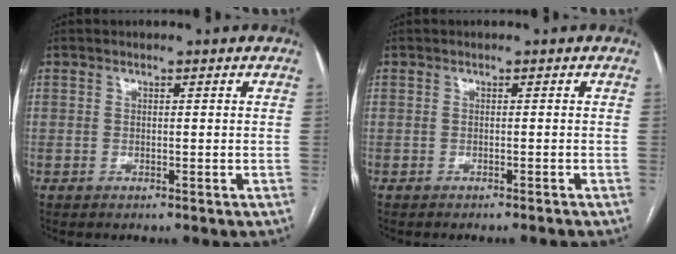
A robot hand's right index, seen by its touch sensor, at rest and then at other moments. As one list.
[{"total": 1.5, "force": [-1.4, -0.5, 0.3], "torque": [-0.006, -0.001, -0.018]}]